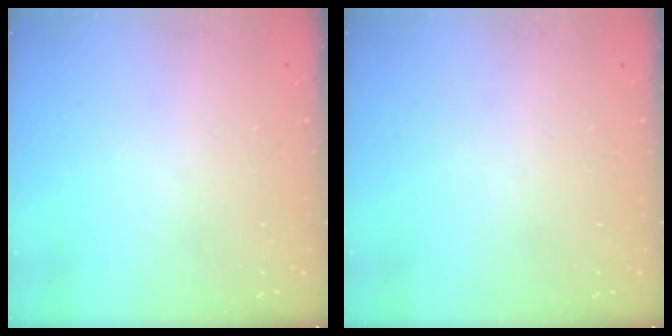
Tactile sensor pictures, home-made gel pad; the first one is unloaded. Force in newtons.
{"total": 12.2, "press": 2.2, "slide": 12.0}